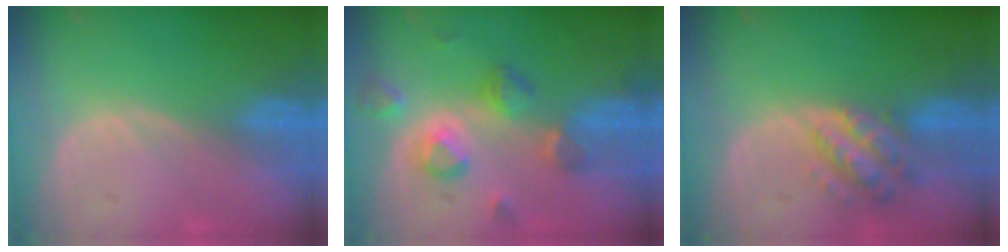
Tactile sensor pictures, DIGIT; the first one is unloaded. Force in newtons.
{"total": 7.2, "press": 7.1, "slide": 1.0}
{"total": 6.3, "press": 5.7, "slide": 2.7}